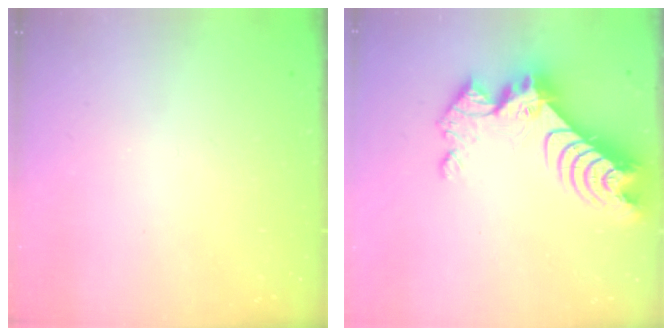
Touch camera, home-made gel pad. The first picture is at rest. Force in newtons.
{"total": 14.7, "press": 14.6, "slide": 1.2}